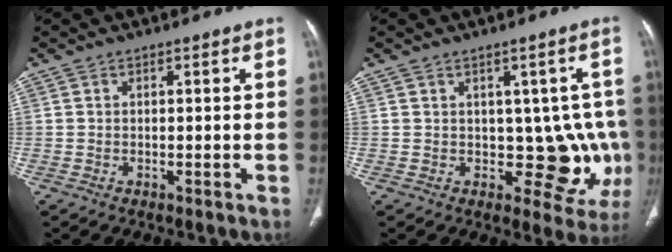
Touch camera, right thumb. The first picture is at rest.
{"total": 9.0, "force": [-0.1, 6.0, 6.8], "torque": [-0.024, -0.002, 0.011]}